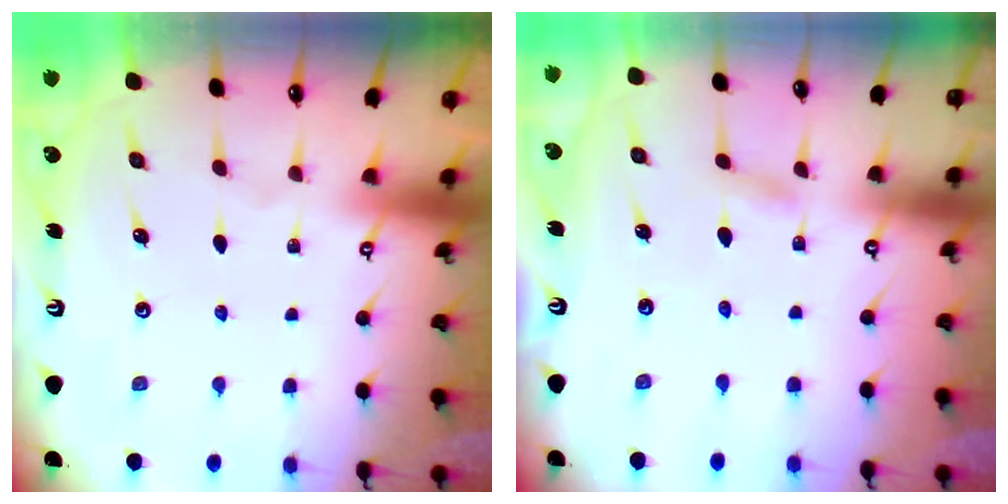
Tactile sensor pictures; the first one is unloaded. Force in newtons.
{"total": 1.6, "press": 1.6, "slide": 0.2}